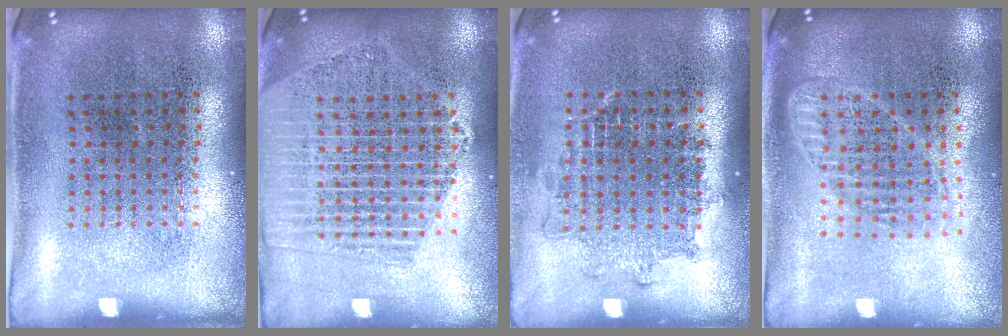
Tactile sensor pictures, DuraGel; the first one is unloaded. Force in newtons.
{"total": 2.1, "press": 1.9, "slide": 0.9}
{"total": 1.2, "press": 1.1, "slide": 0.6}
{"total": 1.8, "press": 1.5, "slide": 0.9}